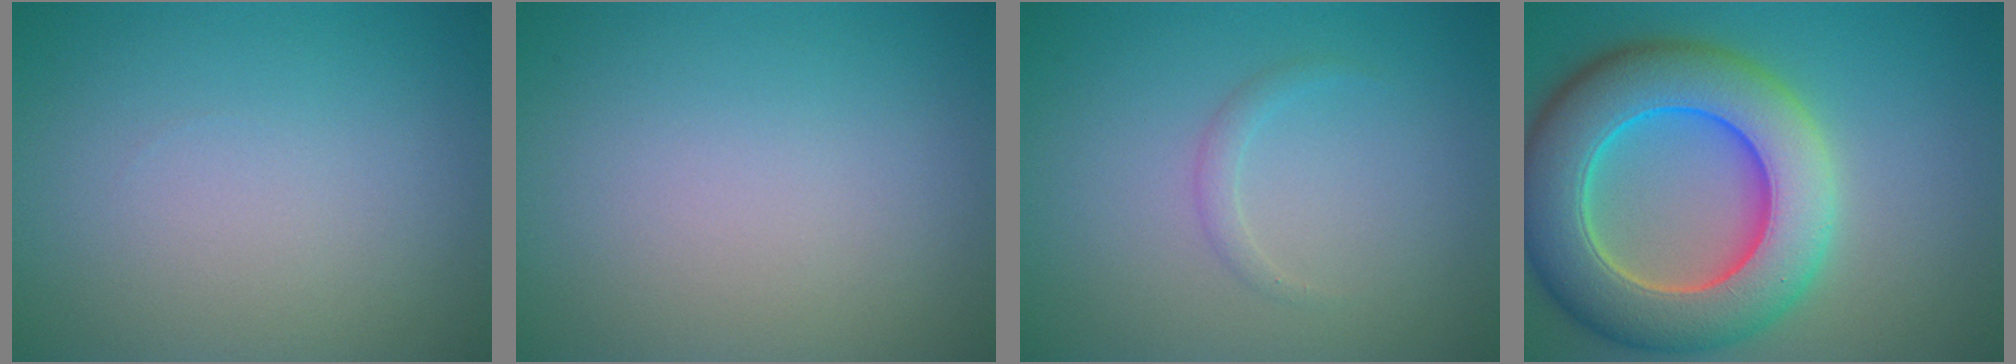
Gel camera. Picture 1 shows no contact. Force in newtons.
{"total": 0.0}
{"total": 1.0, "press": 1.0, "slide": 0.1}
{"total": 11.3, "press": 11.3, "slide": 0.8}